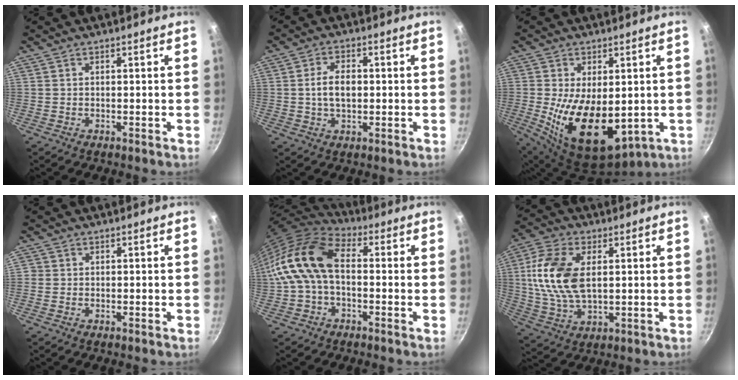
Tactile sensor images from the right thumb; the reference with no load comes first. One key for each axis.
{"total": 5.8, "fx": 0.1, "fy": 3.5, "fz": 4.7, "tx": -0.073, "ty": 0.010, "tz": -0.003}
{"total": 16.0, "fx": -1.1, "fy": 9.1, "fz": 13.1, "tx": -0.216, "ty": -0.029, "tz": 0.005}
{"total": 0.7, "fx": -0.1, "fy": 0.6, "fz": 0.1, "tx": 0.001, "ty": 0.001, "tz": -0.005}
{"total": 14.5, "fx": -0.3, "fy": 9.2, "fz": 11.2, "tx": -0.201, "ty": 0.038, "tz": -0.021}
{"total": 14.4, "fx": 2.4, "fy": 8.1, "fz": 11.7, "tx": -0.228, "ty": 0.000, "tz": 0.043}